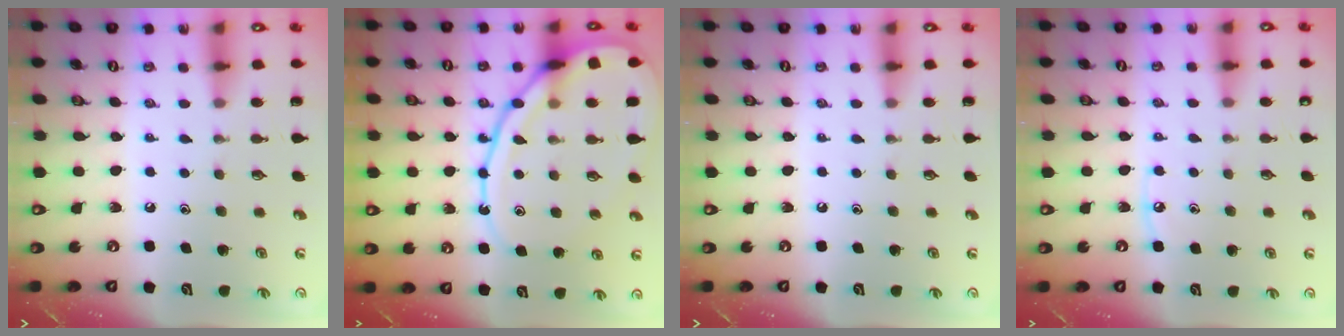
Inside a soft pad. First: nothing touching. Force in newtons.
{"total": 16.6, "press": 16.6, "slide": 1.2}
{"total": 0.0}
{"total": 3.5, "press": 3.5, "slide": 0.4}